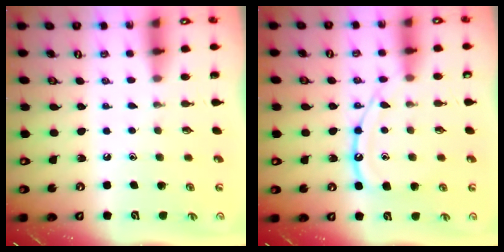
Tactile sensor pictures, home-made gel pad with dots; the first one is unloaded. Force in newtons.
{"total": 13.4, "press": 13.4, "slide": 1.2}